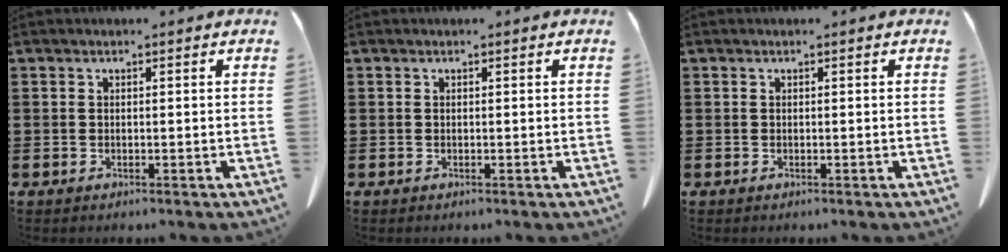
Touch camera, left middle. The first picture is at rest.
{"total": 0.0}
{"total": 0.0}